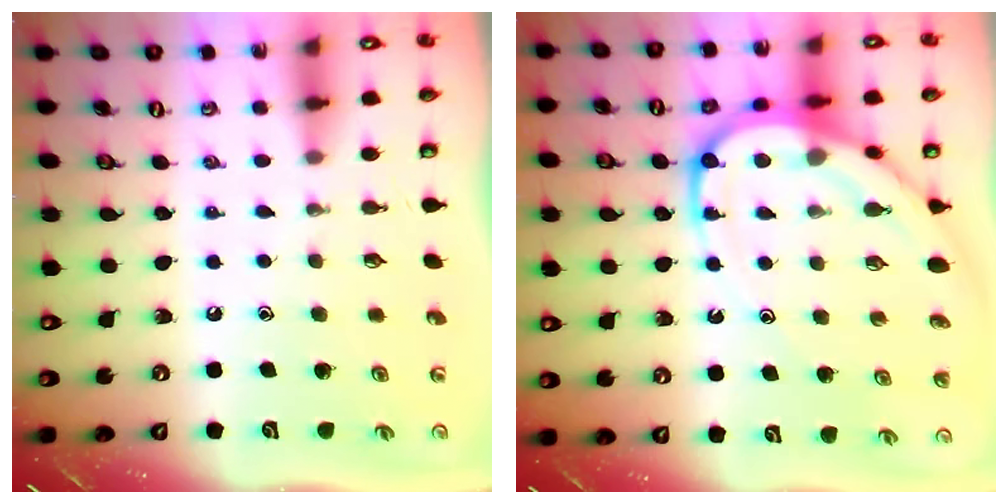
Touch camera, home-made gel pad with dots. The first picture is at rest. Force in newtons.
{"total": 14.0, "press": 14.0, "slide": 1.2}